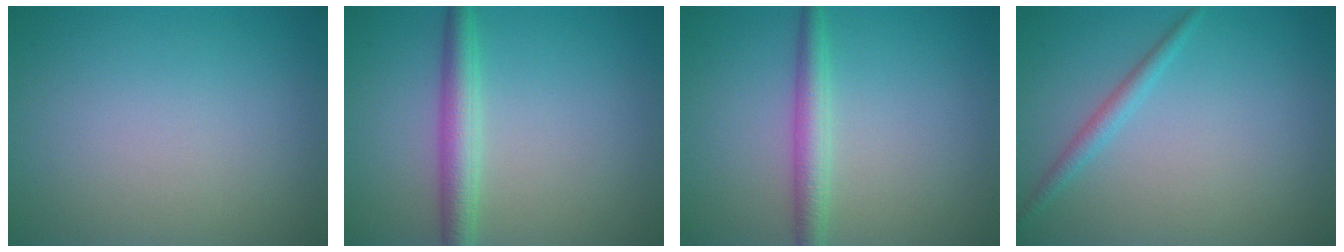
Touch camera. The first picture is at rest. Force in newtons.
{"total": 3.3, "press": 3.3, "slide": 0.1}
{"total": 2.7, "press": 2.7, "slide": 0.0}
{"total": 1.5, "press": 1.5, "slide": 0.1}